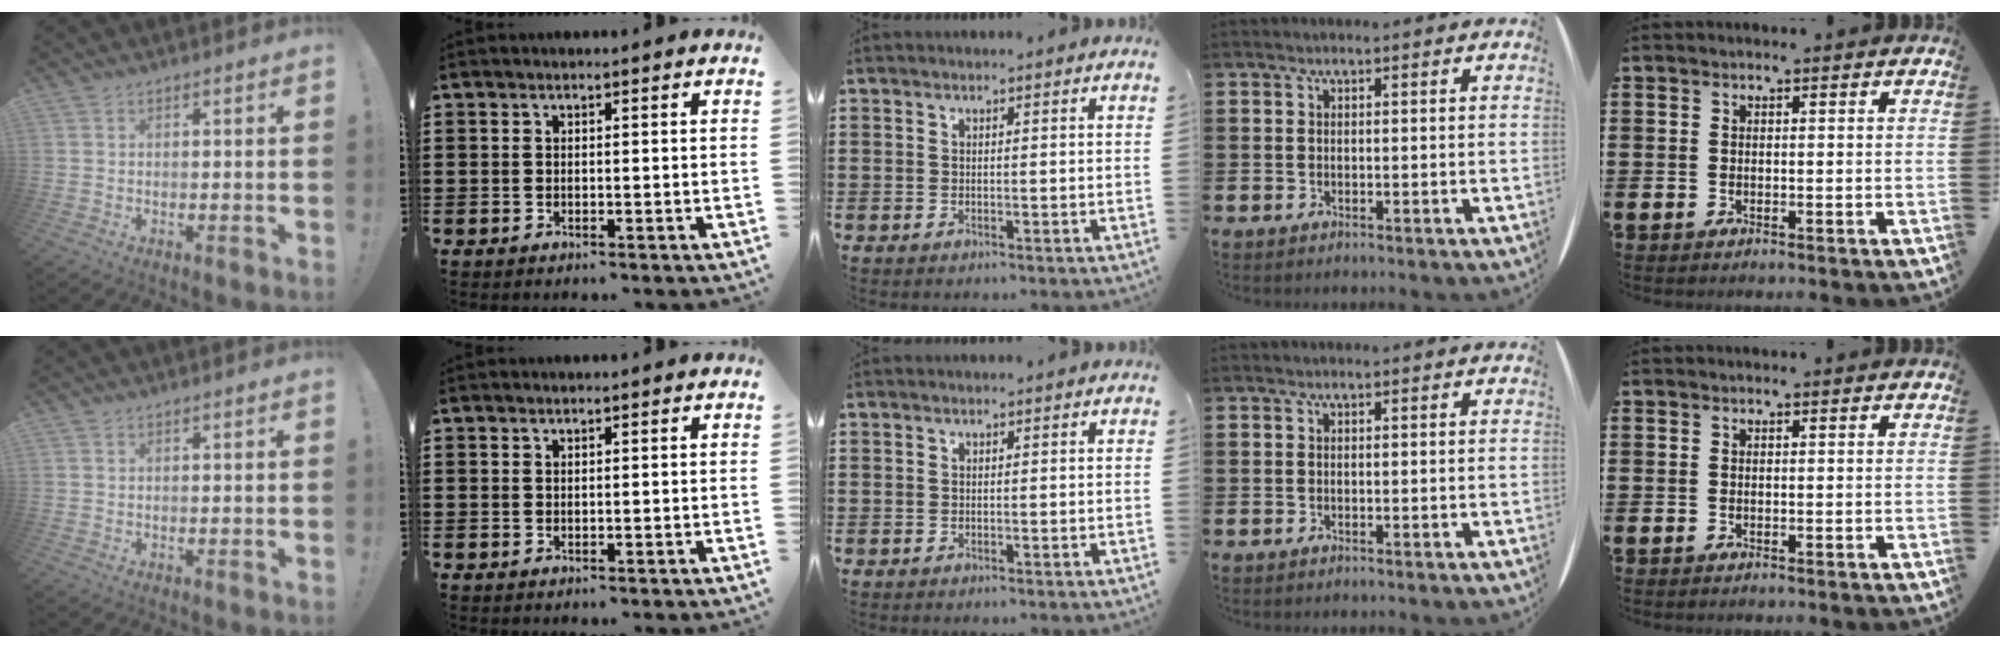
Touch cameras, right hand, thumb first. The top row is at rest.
{}